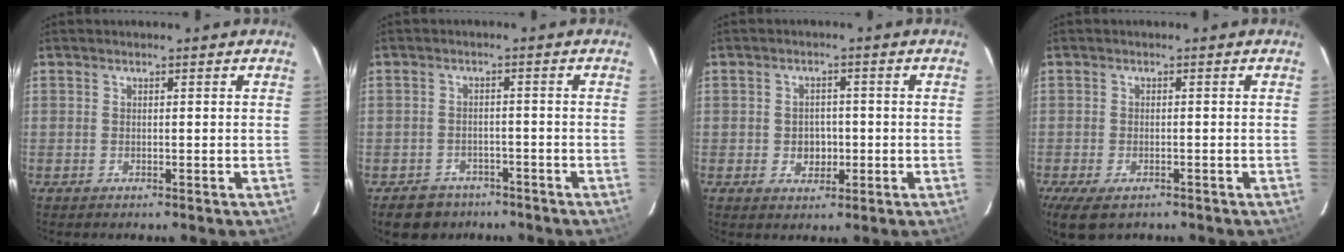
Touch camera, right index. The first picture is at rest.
{"total": 7.0, "force": [-5.2, 4.4, 1.6], "torque": [-0.047, 0.014, -0.071]}
{"total": 3.9, "force": [-0.7, 3.3, 1.9], "torque": [-0.035, 0.007, -0.004]}
{"total": 7.0, "force": [-4.5, 3.3, 4.3], "torque": [-0.102, -0.028, -0.076]}